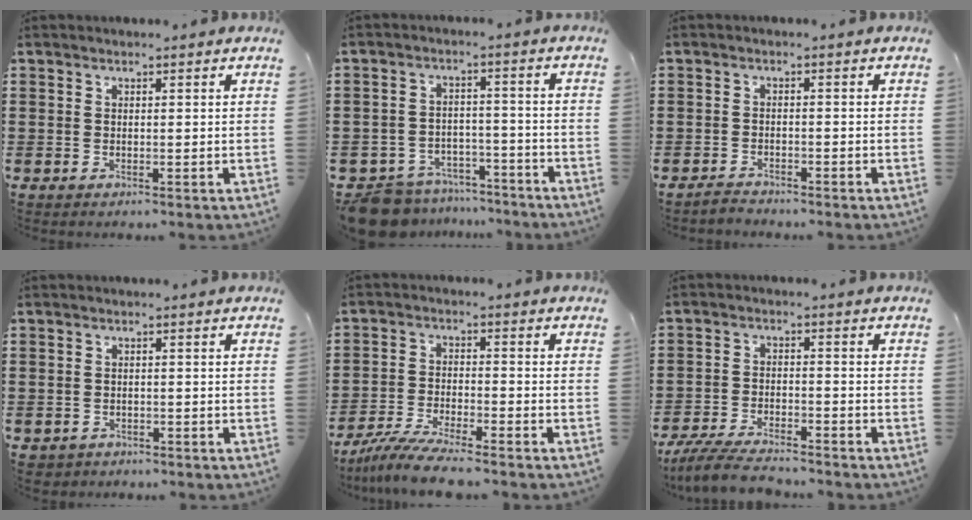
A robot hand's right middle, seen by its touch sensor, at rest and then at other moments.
{"total": 8.1, "force": [-7.8, 1.8, 0.9], "torque": [-0.030, 0.020, -0.156]}
{"total": 1.9, "force": [-1.9, 0.3, -0.1], "torque": [-0.007, 0.000, -0.041]}
{"total": 1.3, "force": [-1.1, 0.5, -0.2], "torque": [-0.003, -0.001, -0.027]}
{"total": 6.5, "force": [-6.0, 0.0, 2.6], "torque": [-0.065, -0.015, -0.116]}
{"total": 6.0, "force": [-5.6, 0.7, 2.1], "torque": [-0.051, -0.005, -0.108]}